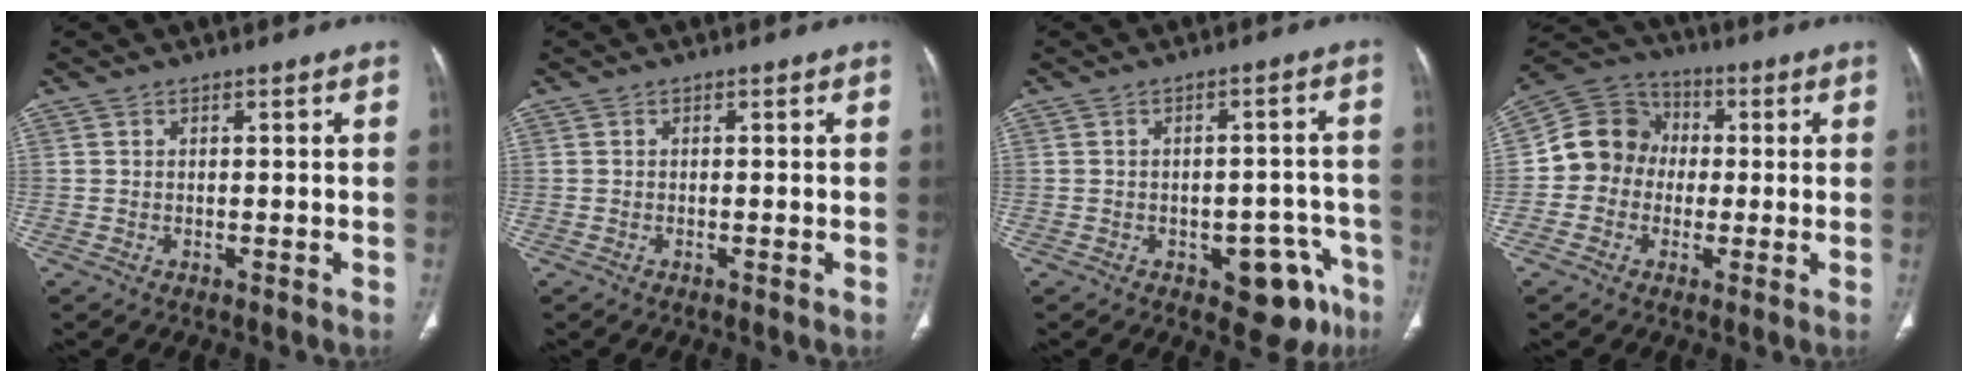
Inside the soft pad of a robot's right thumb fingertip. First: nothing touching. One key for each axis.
{"total": 0.0}
{"total": 9.8, "fx": -5.2, "fy": 5.2, "fz": 6.4, "tx": -0.040, "ty": 0.037, "tz": -0.059}
{"total": 10.7, "fx": -0.4, "fy": 9.9, "fz": 4.2, "tx": -0.049, "ty": 0.032, "tz": -0.022}